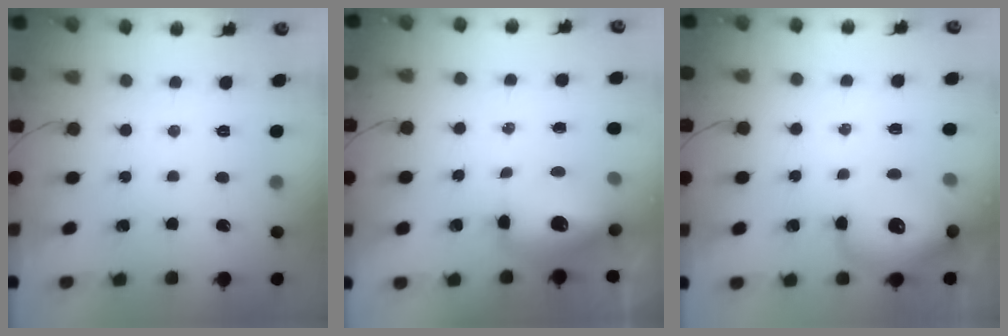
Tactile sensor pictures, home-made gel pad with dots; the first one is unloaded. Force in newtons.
{"total": 12.8, "press": 12.4, "slide": 2.9}
{"total": 16.0, "press": 15.7, "slide": 3.0}